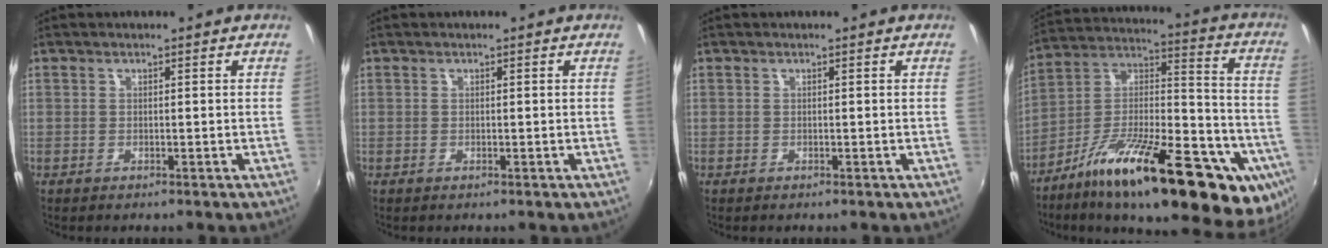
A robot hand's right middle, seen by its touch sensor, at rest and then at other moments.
{"total": 0.0}
{"total": 0.0}
{"total": 31.9, "force": [-16.2, 9.5, 25.7], "torque": [-0.366, -0.004, -0.254]}